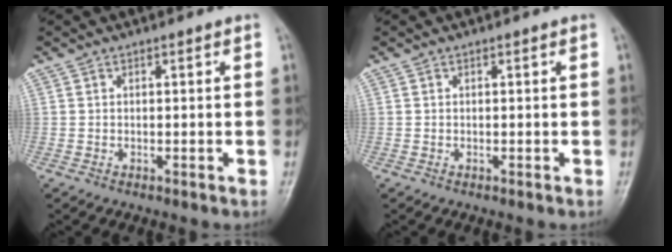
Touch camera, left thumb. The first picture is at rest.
{"total": 0.0}